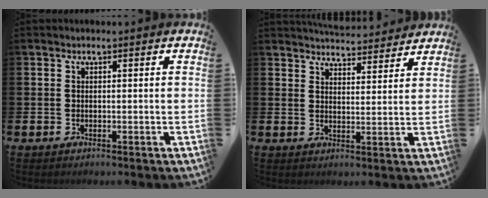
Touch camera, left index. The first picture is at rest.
{"total": 5.0, "force": [5.0, 0.6, 0.0], "torque": [-0.003, -0.034, 0.089]}